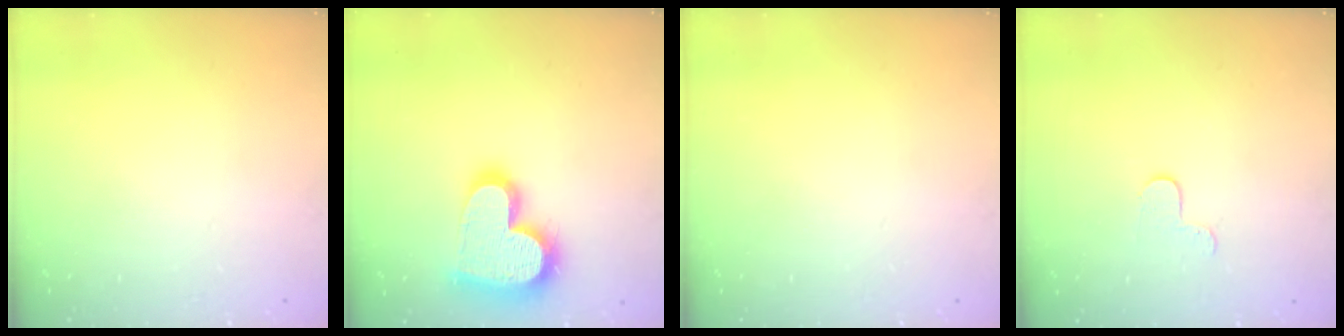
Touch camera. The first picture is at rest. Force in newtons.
{"total": 20.6, "press": 20.5, "slide": 1.4}
{"total": 0.0}
{"total": 4.7, "press": 4.6, "slide": 0.4}